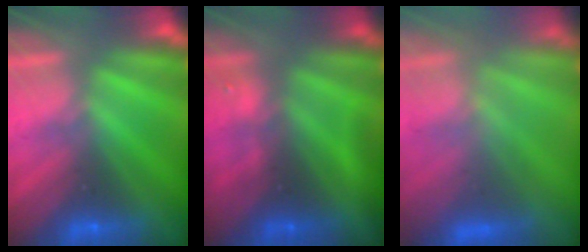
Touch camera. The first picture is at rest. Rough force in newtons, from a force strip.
{"total": 7.7}
{"total": 3.2}